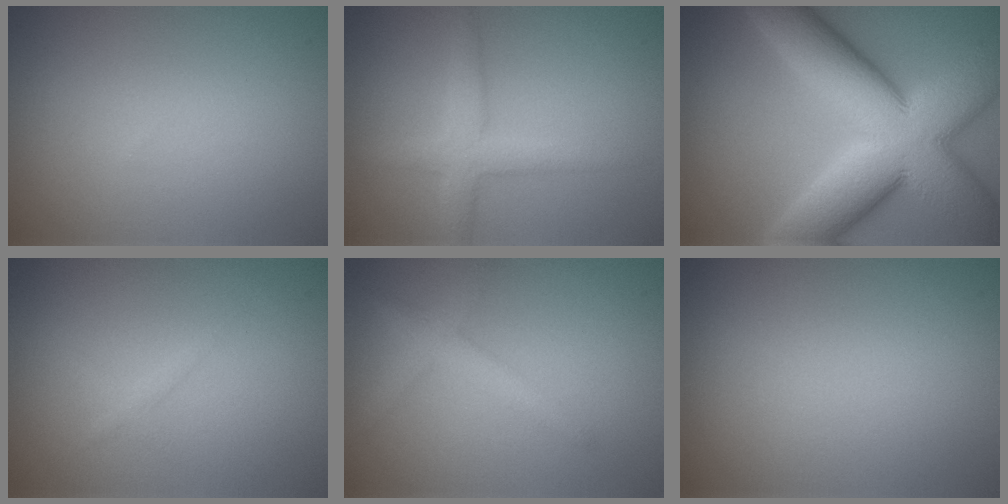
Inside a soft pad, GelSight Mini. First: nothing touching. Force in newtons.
{"total": 3.0, "press": 3.0, "slide": 0.1}
{"total": 15.1, "press": 15.1, "slide": 1.0}
{"total": 0.8, "press": 0.8, "slide": 0.0}
{"total": 2.5, "press": 2.5, "slide": 0.1}
{"total": 0.0}